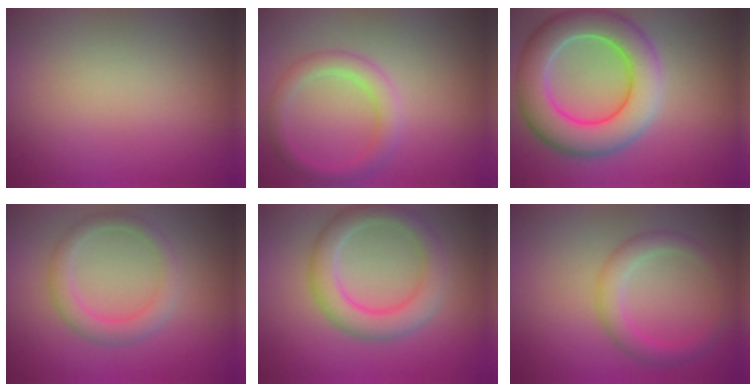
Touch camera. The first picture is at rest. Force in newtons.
{"total": 2.7, "press": 2.7, "slide": 0.2}
{"total": 8.7, "press": 8.6, "slide": 0.6}
{"total": 2.8, "press": 2.8, "slide": 0.2}
{"total": 4.5, "press": 4.5, "slide": 0.1}
{"total": 2.7, "press": 2.7, "slide": 0.1}